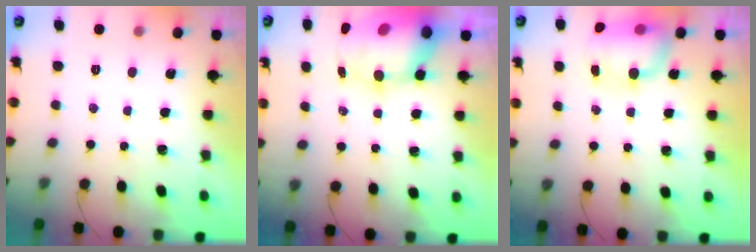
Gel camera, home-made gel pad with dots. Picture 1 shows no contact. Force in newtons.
{"total": 11.8, "press": 11.3, "slide": 3.4}
{"total": 12.1, "press": 9.5, "slide": 7.5}